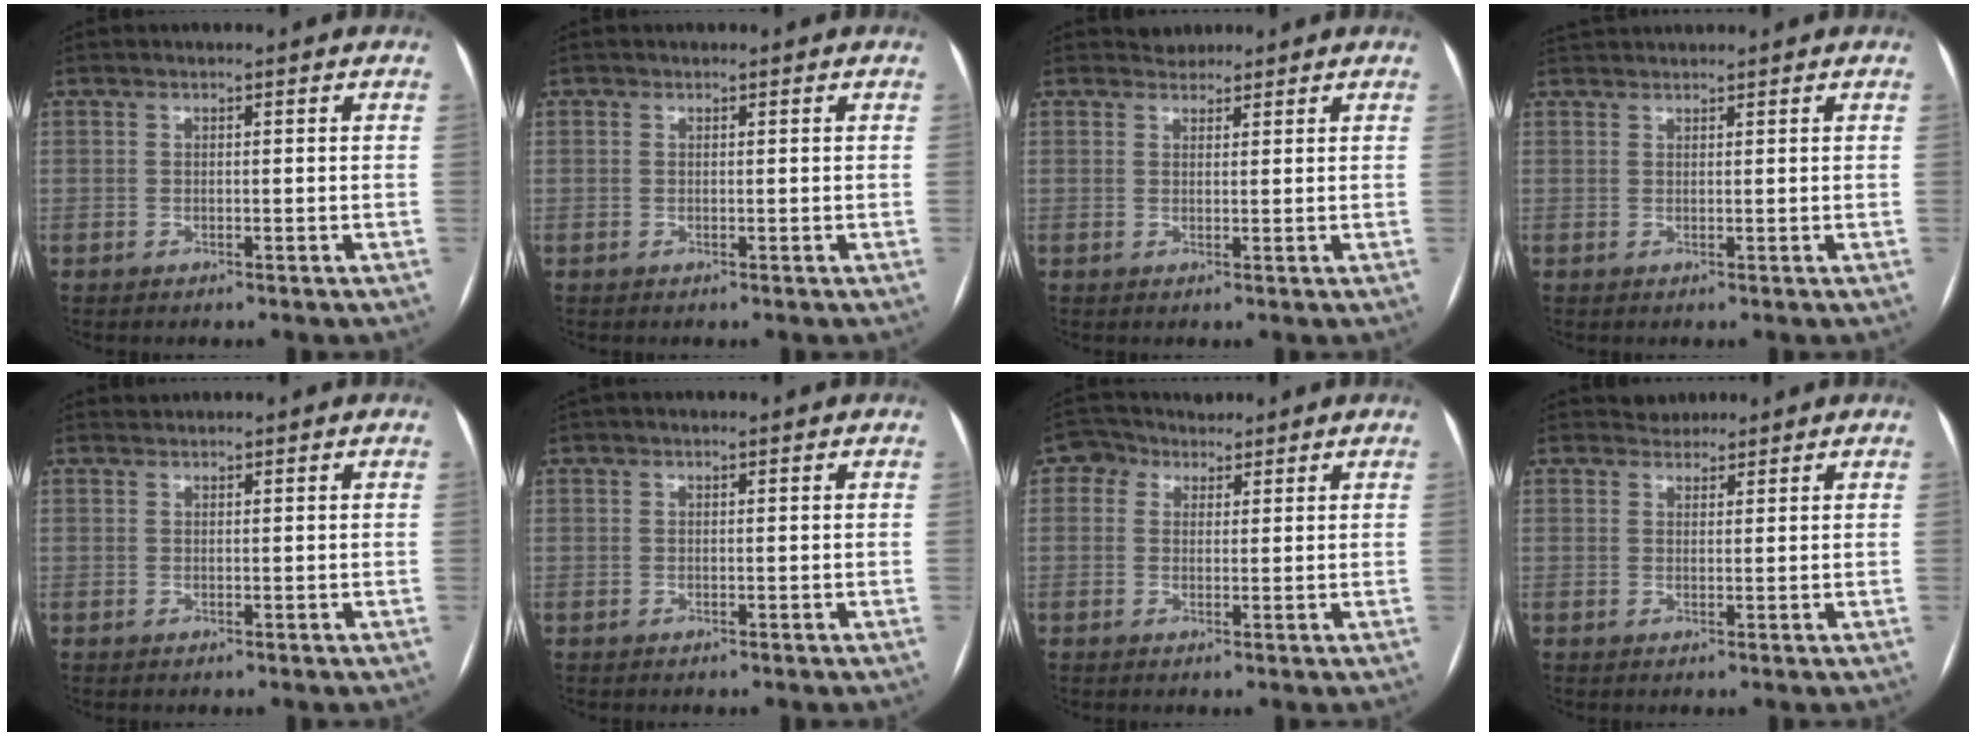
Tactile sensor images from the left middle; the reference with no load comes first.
{"total": 0.0}
{"total": 1.8, "force": [1.6, 0.8, -0.3], "torque": [0.003, 0.006, 0.024]}
{"total": 3.0, "force": [2.9, 0.3, 0.5], "torque": [-0.011, 0.033, 0.055]}
{"total": 0.6, "force": [0.5, -0.1, -0.2], "torque": [-0.004, 0.007, 0.012]}
{"total": 0.0}
{"total": 3.4, "force": [2.1, 2.6, 0.2], "torque": [-0.010, 0.022, 0.034]}
{"total": 2.0, "force": [1.8, 0.9, -0.3], "torque": [0.003, 0.007, 0.026]}